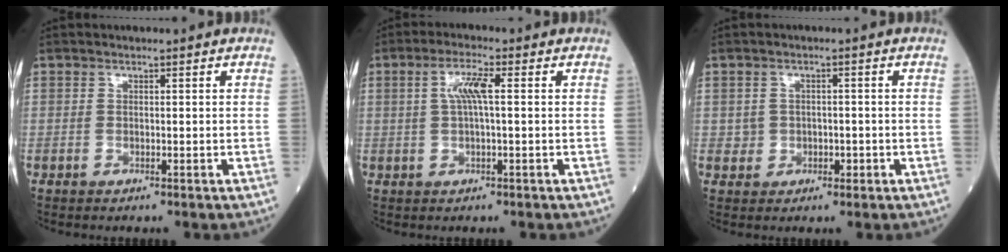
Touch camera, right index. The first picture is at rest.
{"total": 4.1, "force": [0.8, 0.5, 4.0], "torque": [-0.084, 0.012, 0.019]}
{"total": 2.4, "force": [-0.3, 2.3, 0.6], "torque": [-0.005, 0.007, 0.000]}